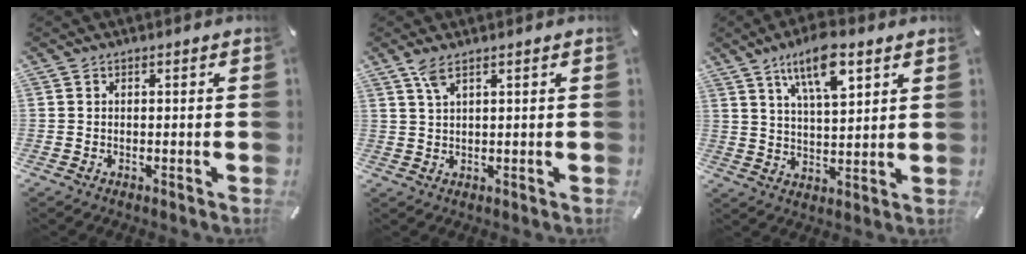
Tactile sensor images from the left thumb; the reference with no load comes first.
{"total": 3.3, "force": [1.9, 0.6, 2.6], "torque": [-0.058, 0.003, 0.033]}
{"total": 11.3, "force": [7.1, 4.0, 7.8], "torque": [-0.142, -0.019, 0.125]}